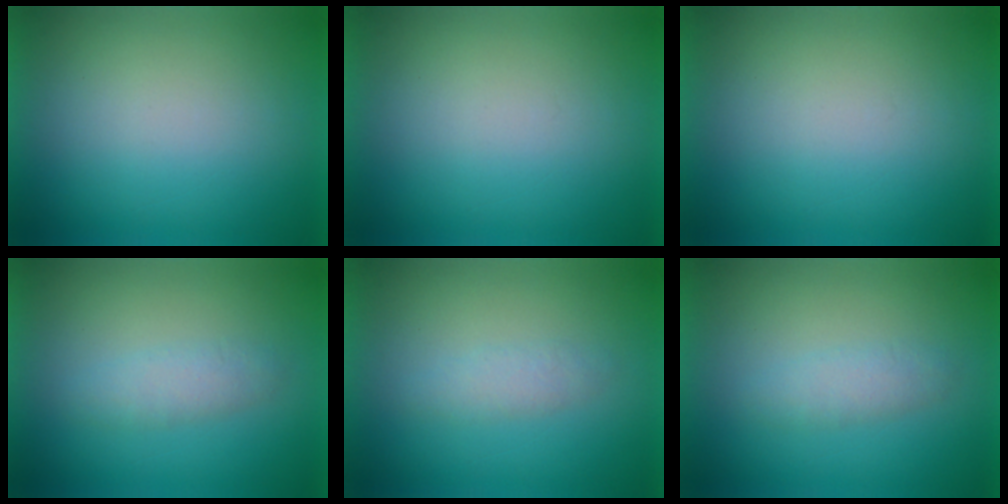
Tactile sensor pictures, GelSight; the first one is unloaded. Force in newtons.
{"total": 0.0}
{"total": 0.0}
{"total": 2.3}
{"total": 1.9}
{"total": 2.3}